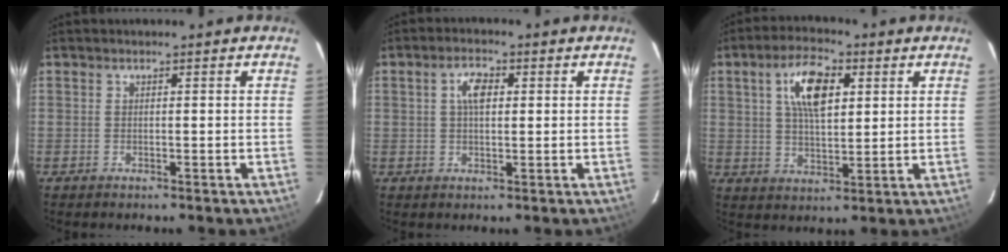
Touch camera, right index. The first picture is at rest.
{"total": 4.0, "force": [0.9, 2.1, 3.3], "torque": [-0.061, 0.012, 0.019]}
{"total": 9.7, "force": [3.3, 4.2, 8.1], "torque": [-0.151, 0.016, 0.061]}